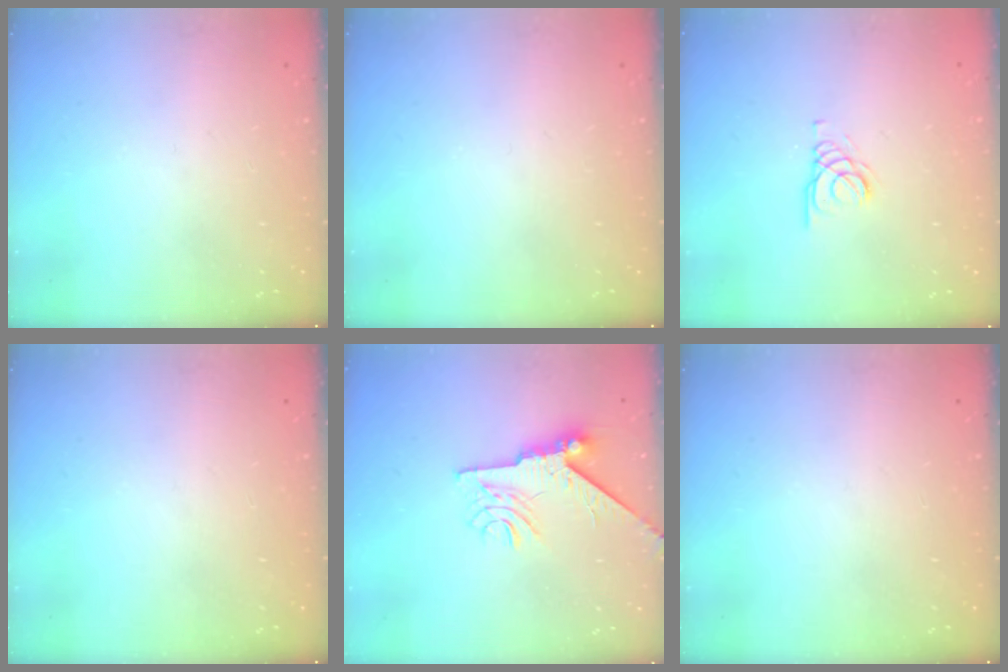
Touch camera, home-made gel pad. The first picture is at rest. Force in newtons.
{"total": 0.0}
{"total": 1.6, "press": 1.6, "slide": 0.2}
{"total": 0.0}
{"total": 11.5, "press": 11.4, "slide": 1.2}
{"total": 0.0}